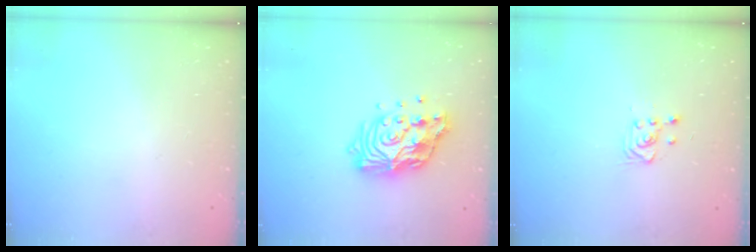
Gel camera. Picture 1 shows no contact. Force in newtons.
{"total": 14.9, "press": 14.8, "slide": 1.5}
{"total": 2.8, "press": 2.7, "slide": 0.7}